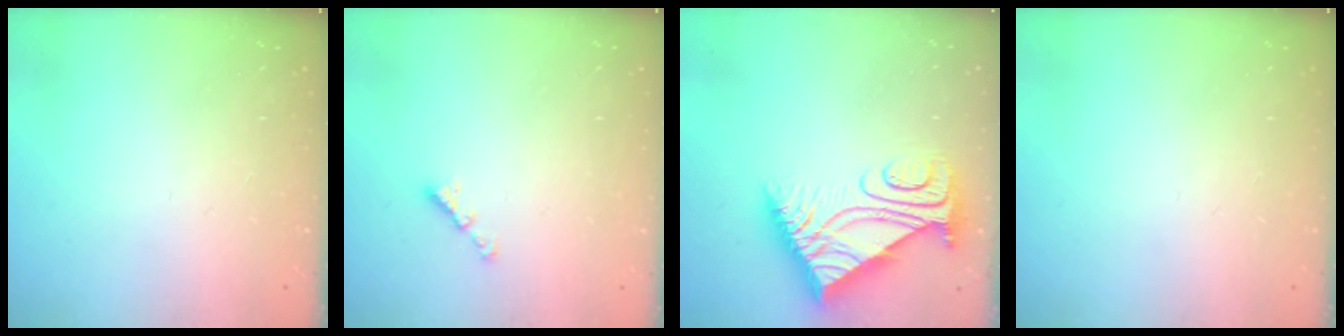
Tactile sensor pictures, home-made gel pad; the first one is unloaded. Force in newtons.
{"total": 2.1, "press": 2.1, "slide": 0.4}
{"total": 8.7, "press": 8.7, "slide": 0.5}
{"total": 0.0}